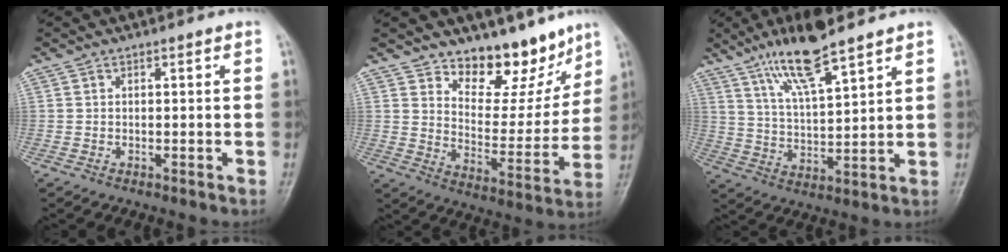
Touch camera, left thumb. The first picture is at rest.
{"total": 13.2, "force": [10.4, 6.3, 5.0], "torque": [-0.014, -0.082, 0.167]}
{"total": 11.6, "force": [8.2, 2.2, 8.0], "torque": [-0.143, -0.042, 0.158]}